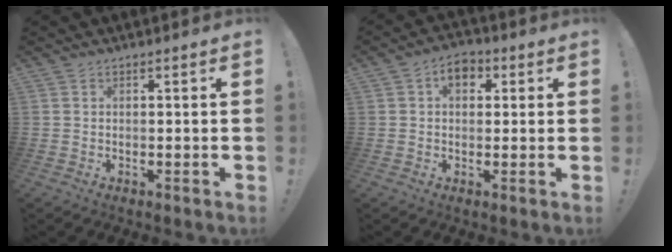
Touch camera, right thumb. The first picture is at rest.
{"total": 5.8, "force": [1.6, 4.1, 3.7], "torque": [-0.052, 0.006, 0.027]}